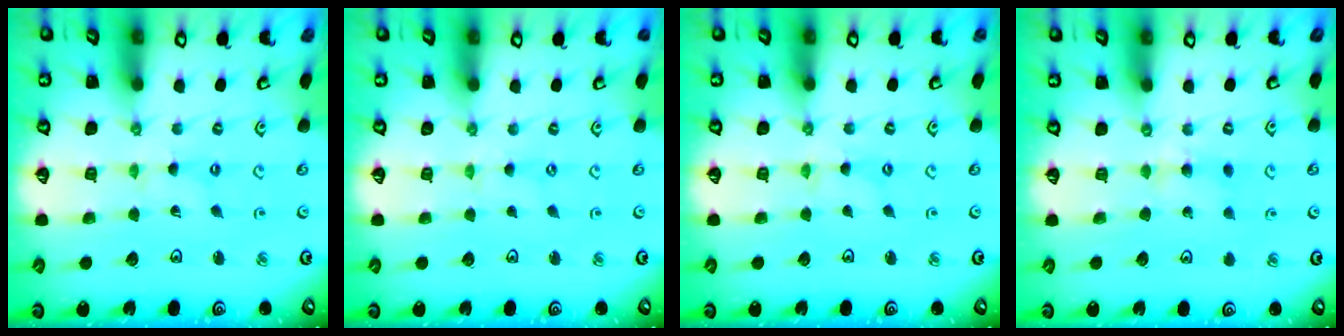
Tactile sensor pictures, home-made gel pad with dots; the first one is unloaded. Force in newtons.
{"total": 0.0}
{"total": 1.2, "press": 1.1, "slide": 0.2}
{"total": 4.6, "press": 4.5, "slide": 0.8}